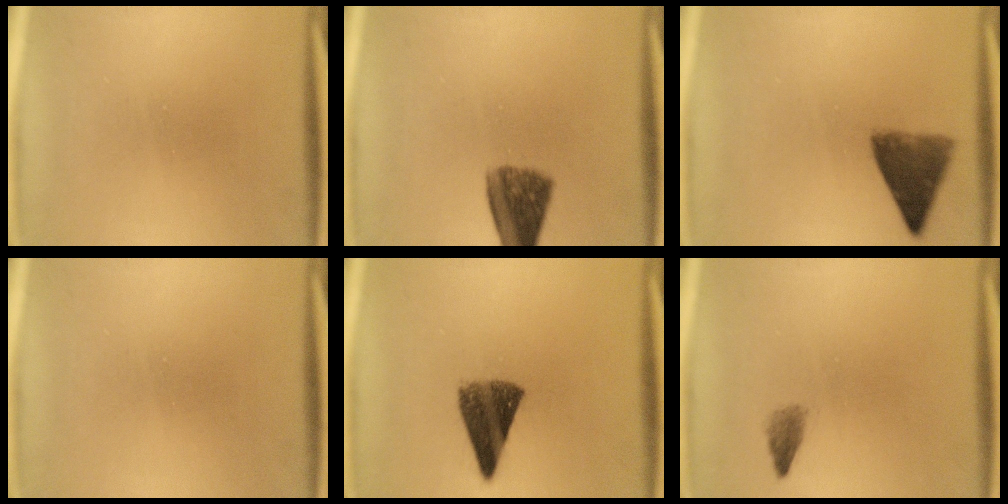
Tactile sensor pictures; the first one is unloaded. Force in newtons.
{"total": 7.3}
{"total": 6.7}
{"total": 0.0}
{"total": 8.4}
{"total": 1.5}